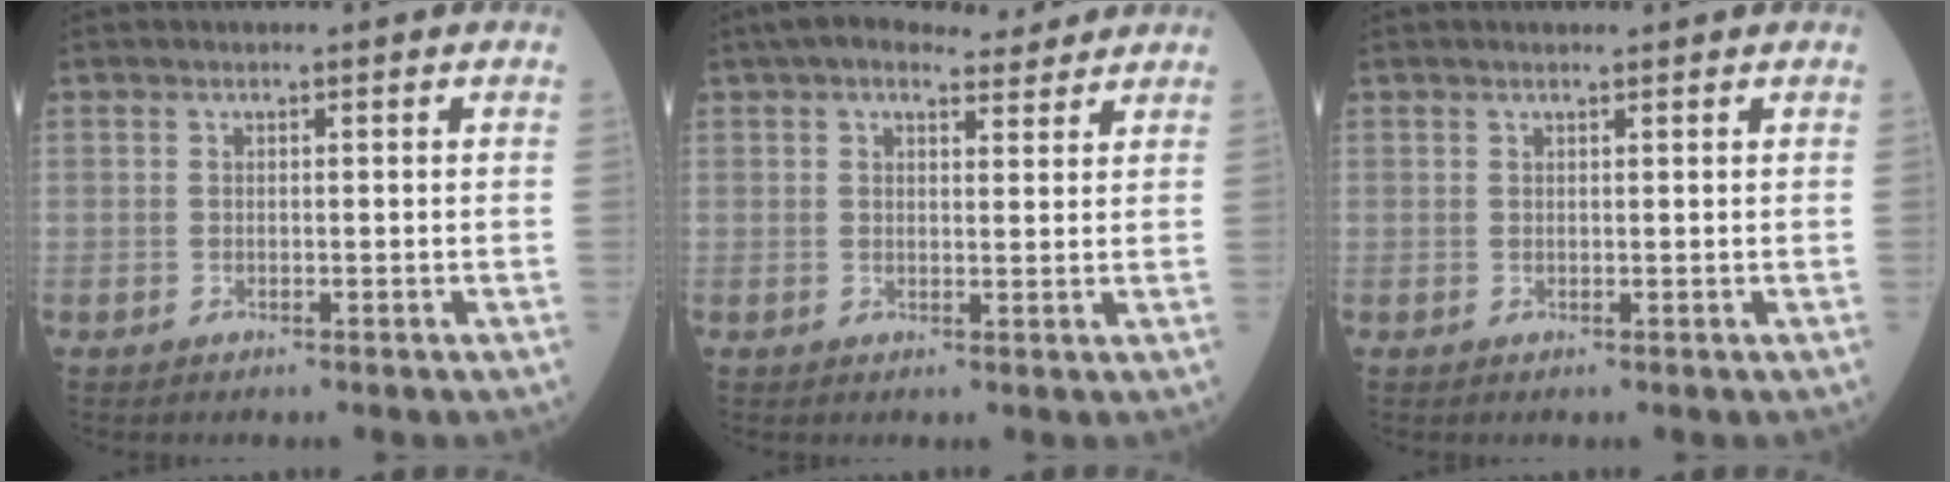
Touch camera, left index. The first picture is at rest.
{"total": 7.7, "force": [6.4, 2.5, 3.5], "torque": [-0.057, 0.030, 0.094]}
{"total": 1.5, "force": [1.3, 0.1, 0.7], "torque": [-0.010, 0.014, 0.022]}